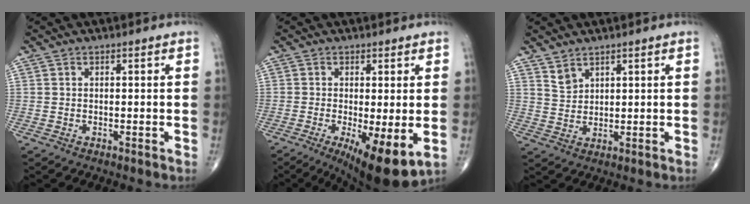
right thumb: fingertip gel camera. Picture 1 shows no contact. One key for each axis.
{"total": 11.1, "fx": -3.0, "fy": 3.2, "fz": 10.2, "tx": -0.158, "ty": -0.025, "tz": -0.040}
{"total": 2.8, "fx": 2.3, "fy": 1.3, "fz": 0.9, "tx": -0.008, "ty": -0.018, "tz": 0.050}